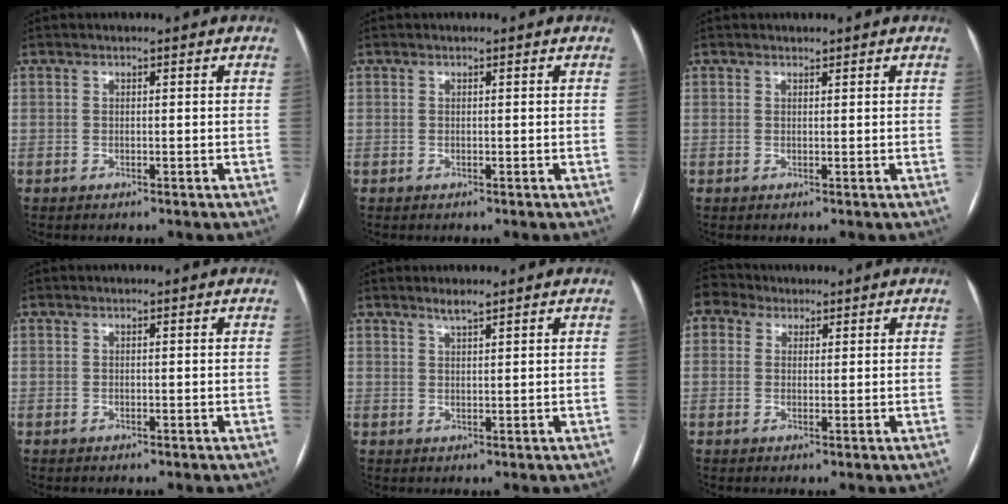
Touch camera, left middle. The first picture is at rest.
{"total": 0.0}
{"total": 0.5, "force": [0.5, 0.1, 0.2], "torque": [-0.012, 0.002, 0.010]}
{"total": 0.0}
{"total": 1.9, "force": [1.6, 0.0, 1.1], "torque": [-0.025, 0.001, 0.033]}
{"total": 3.0, "force": [2.2, 2.0, -0.1], "torque": [-0.002, 0.018, 0.039]}